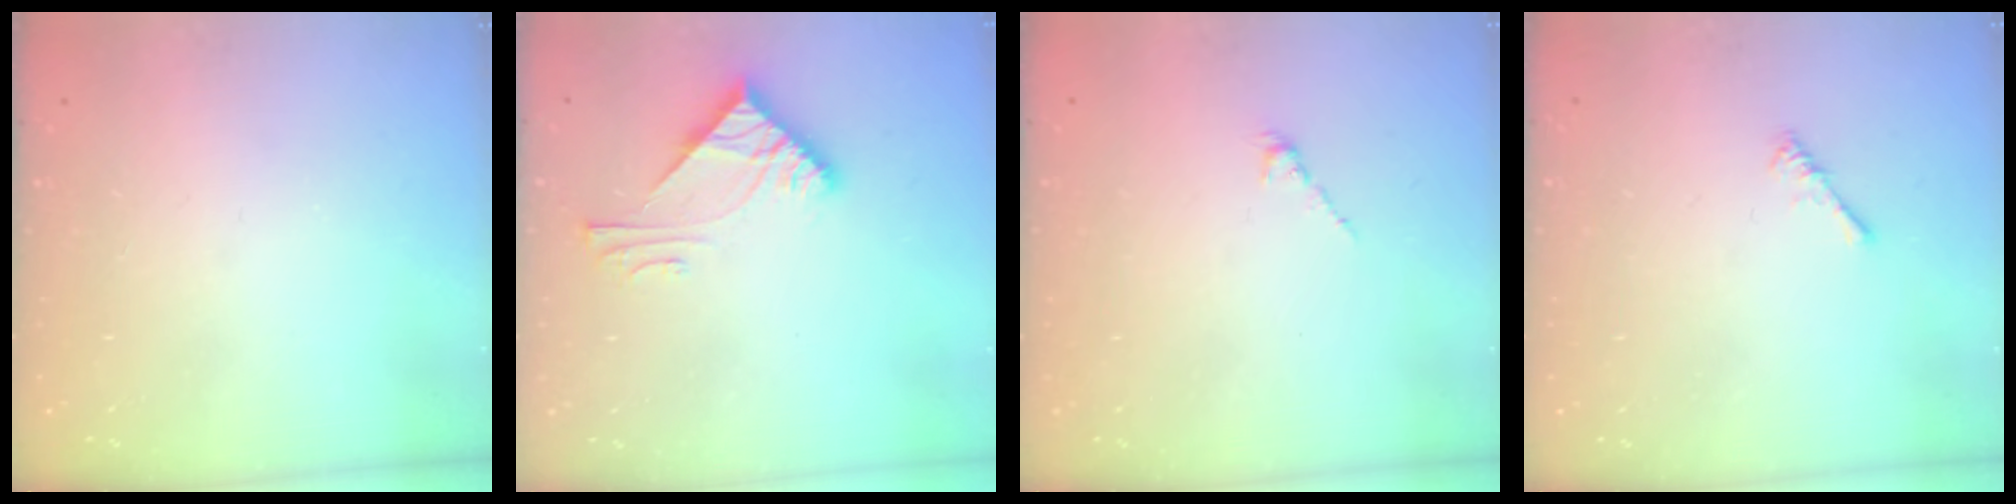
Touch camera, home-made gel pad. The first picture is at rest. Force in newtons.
{"total": 6.6, "press": 6.6, "slide": 0.5}
{"total": 1.3, "press": 1.2, "slide": 0.5}
{"total": 0.0}